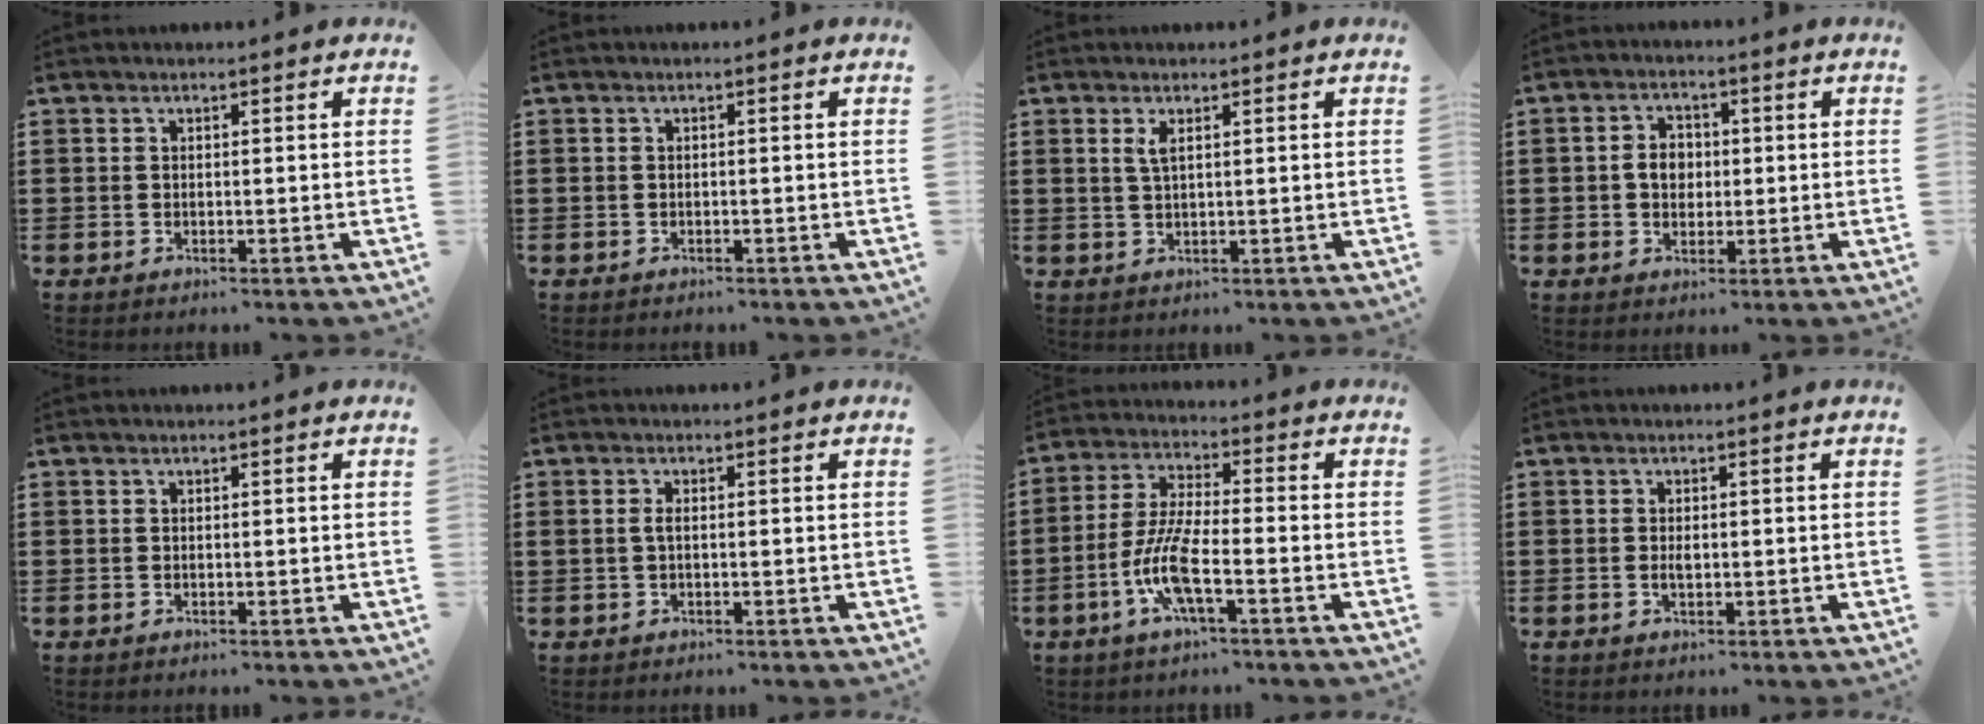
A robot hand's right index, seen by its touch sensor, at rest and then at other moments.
{"total": 0.5, "force": [-0.5, 0.2, 0.0], "torque": [-0.002, 0.002, -0.011]}
{"total": 1.9, "force": [0.8, 0.5, 1.7], "torque": [-0.035, 0.003, 0.013]}
{"total": 3.8, "force": [-0.1, 3.0, 2.4], "torque": [-0.053, 0.012, -0.005]}
{"total": 0.0}
{"total": 1.4, "force": [-0.1, 0.5, 1.3], "torque": [-0.040, -0.005, -0.008]}
{"total": 8.3, "force": [-3.5, 1.7, 7.4], "torque": [-0.169, -0.014, -0.072]}
{"total": 1.3, "force": [-0.2, 0.6, 1.1], "torque": [-0.022, 0.001, -0.004]}